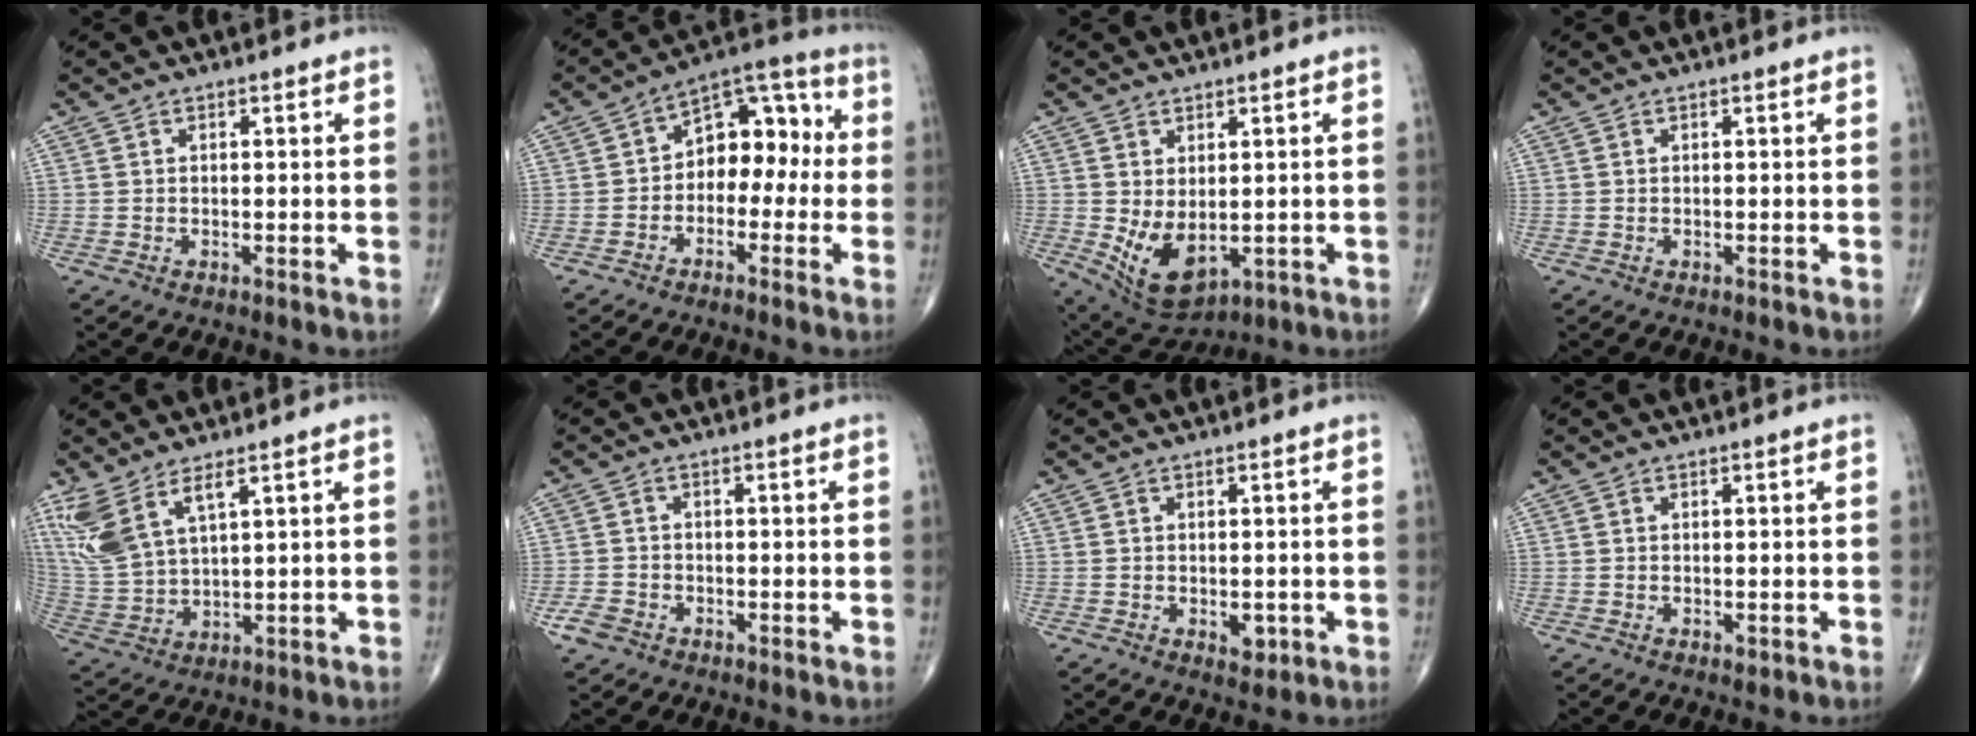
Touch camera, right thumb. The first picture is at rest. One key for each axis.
{"total": 11.5, "fx": -0.8, "fy": 7.6, "fz": 8.6, "tx": -0.082, "ty": 0.049, "tz": -0.030}
{"total": 8.8, "fx": -0.8, "fy": 5.2, "fz": 7.1, "tx": -0.112, "ty": -0.009, "tz": 0.013}
{"total": 0.0}
{"total": 10.4, "fx": 6.1, "fy": 3.7, "fz": 7.6, "tx": -0.179, "ty": -0.023, "tz": 0.142}
{"total": 3.2, "fx": -1.8, "fy": 2.2, "fz": 1.3, "tx": -0.025, "ty": 0.008, "tz": -0.034}
{"total": 2.5, "fx": -0.6, "fy": 1.5, "fz": 1.8, "tx": -0.010, "ty": 0.000, "tz": -0.004}
{"total": 0.7, "fx": -0.1, "fy": 0.5, "fz": 0.5, "tx": -0.007, "ty": -0.002, "tz": -0.002}